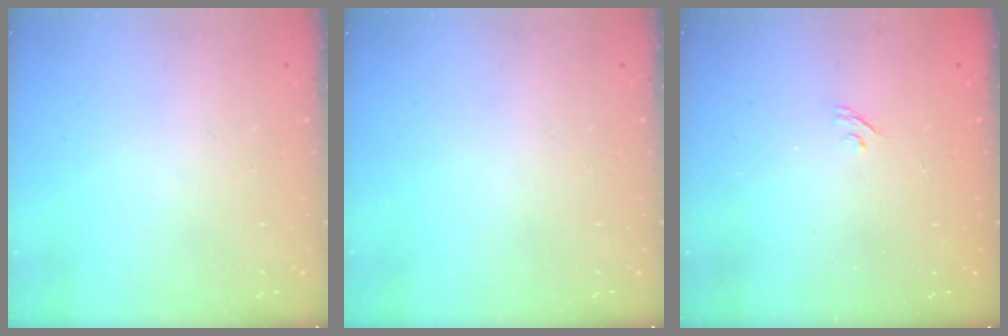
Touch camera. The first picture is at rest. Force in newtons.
{"total": 0.0}
{"total": 2.2, "press": 1.9, "slide": 1.1}